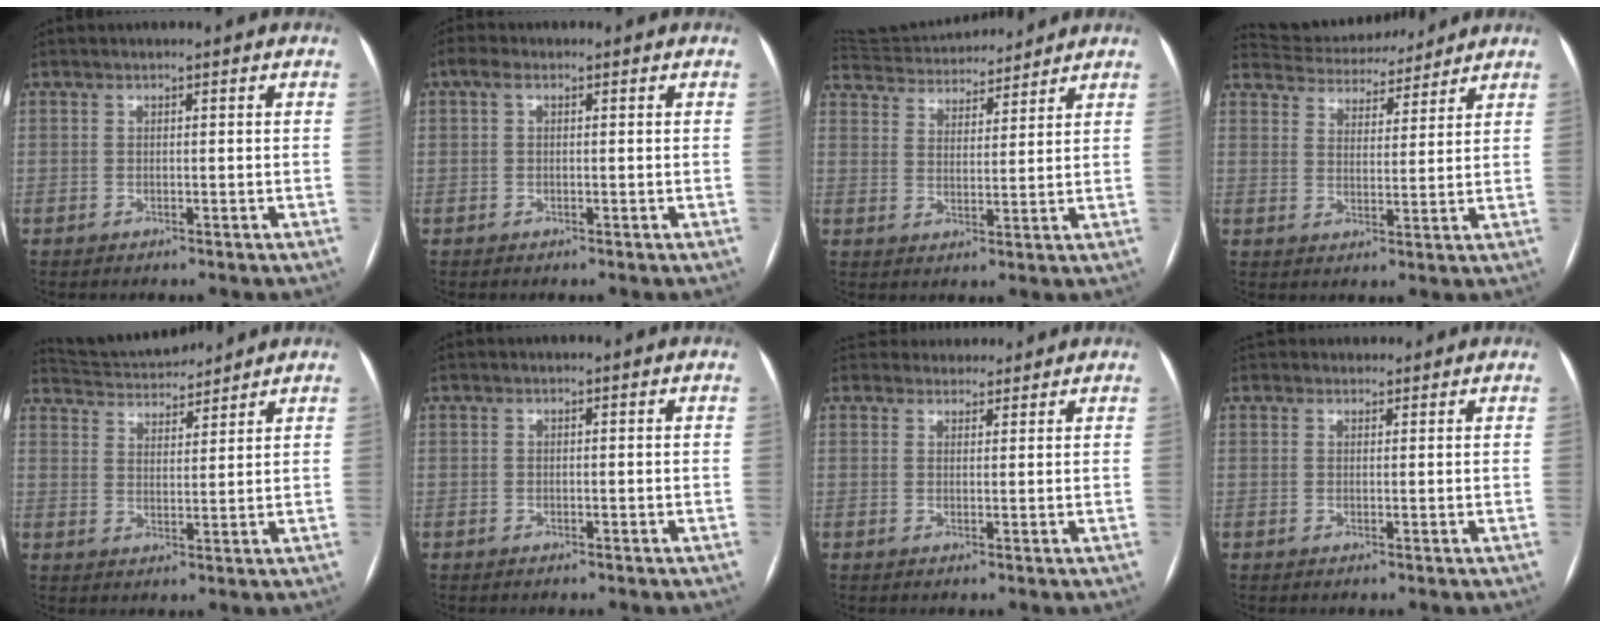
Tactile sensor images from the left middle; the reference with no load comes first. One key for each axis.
{"total": 1.5, "fx": 0.6, "fy": 0.8, "fz": 1.0, "tx": -0.028, "ty": 0.019, "tz": 0.012}
{"total": 15.2, "fx": 14.3, "fy": 3.4, "fz": 3.8, "tx": -0.080, "ty": 0.032, "tz": 0.226}
{"total": 12.3, "fx": 11.6, "fy": 3.0, "fz": 2.7, "tx": -0.040, "ty": 0.020, "tz": 0.173}
{"total": 9.6, "fx": 9.4, "fy": 1.0, "fz": 1.7, "tx": -0.042, "ty": 0.021, "tz": 0.156}
{"total": 0.0}
{"total": 5.0, "fx": 4.6, "fy": 1.8, "fz": 0.0, "tx": 0.008, "ty": 0.019, "tz": 0.062}
{"total": 2.5, "fx": 2.3, "fy": 1.0, "fz": -0.1, "tx": 0.007, "ty": 0.022, "tz": 0.032}